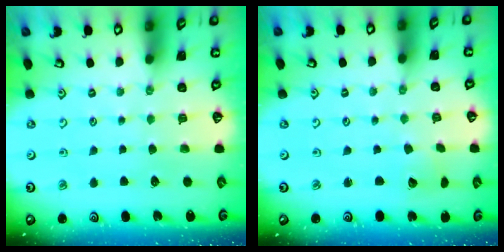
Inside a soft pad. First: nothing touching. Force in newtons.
{"total": 2.9, "press": 2.9, "slide": 0.2}